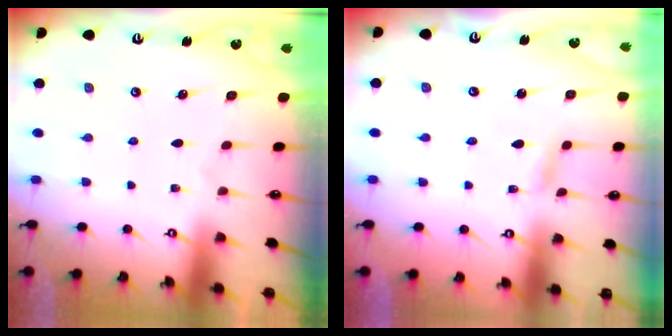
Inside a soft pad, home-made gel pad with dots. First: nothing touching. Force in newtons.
{"total": 2.2, "press": 2.2, "slide": 0.2}